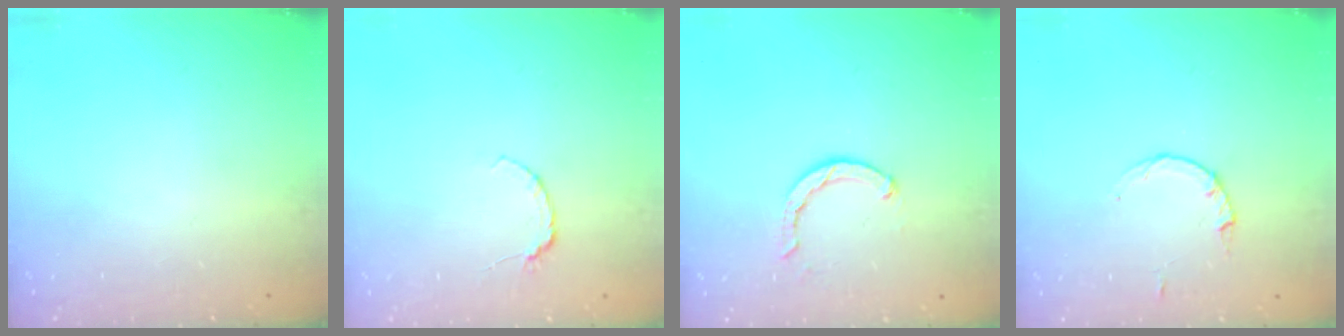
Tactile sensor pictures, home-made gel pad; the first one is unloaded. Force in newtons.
{"total": 4.0, "press": 4.0, "slide": 0.5}
{"total": 2.3, "press": 2.3, "slide": 0.3}
{"total": 2.2, "press": 2.1, "slide": 0.3}